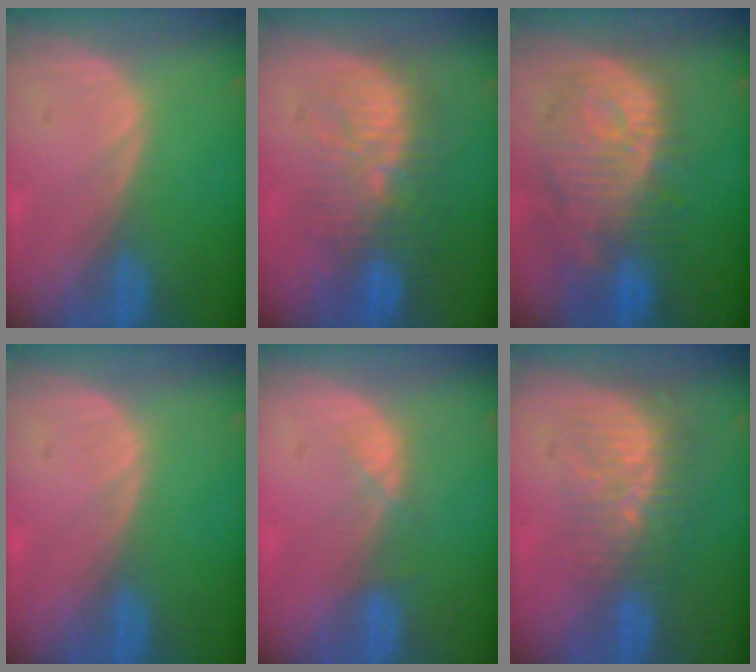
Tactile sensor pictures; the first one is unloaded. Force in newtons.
{"total": 9.3, "press": 9.1, "slide": 2.1}
{"total": 12.2, "press": 11.0, "slide": 5.2}
{"total": 0.0}
{"total": 1.9, "press": 1.7, "slide": 0.9}
{"total": 9.0, "press": 7.6, "slide": 4.9}